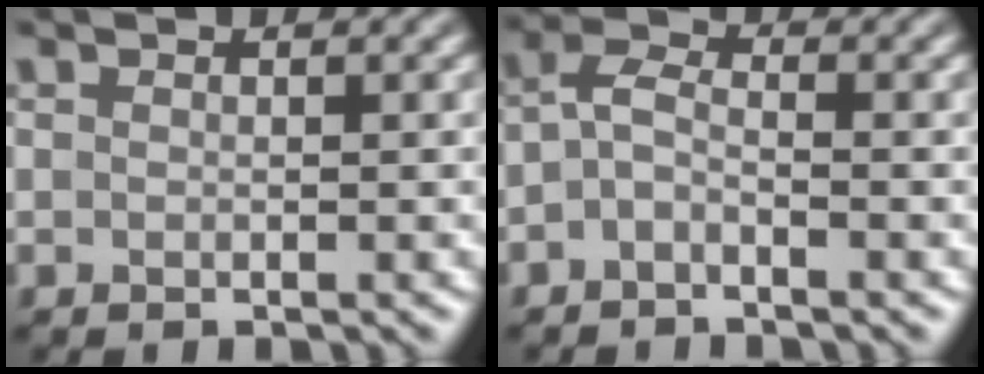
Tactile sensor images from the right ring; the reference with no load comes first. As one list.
[{"total": 2.3, "force": [-0.9, 1.1, 1.8], "torque": [-0.037, 0.007, -0.028]}]